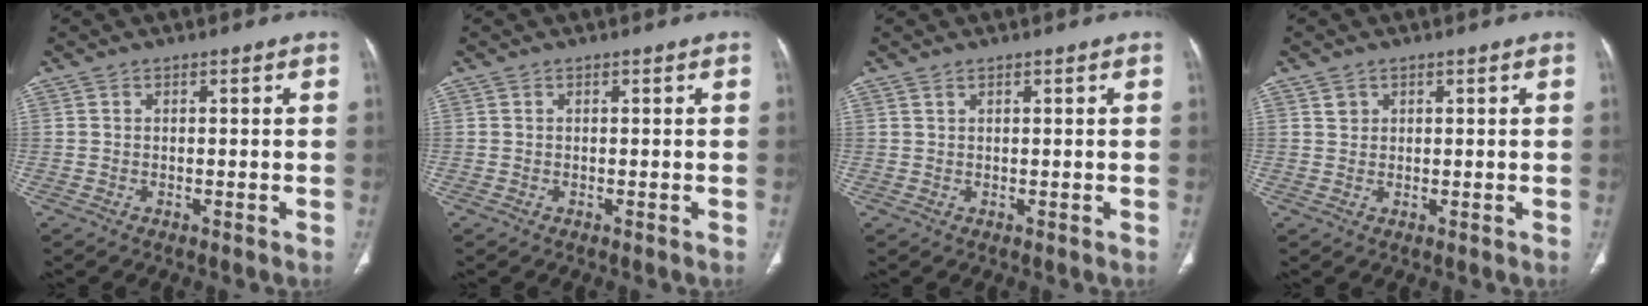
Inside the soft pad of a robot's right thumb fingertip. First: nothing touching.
{"total": 0.0}
{"total": 0.6, "force": [0.6, 0.1, 0.3], "torque": [-0.007, 0.001, 0.015]}
{"total": 1.4, "force": [0.9, 1.1, 0.2], "torque": [0.009, -0.004, 0.014]}